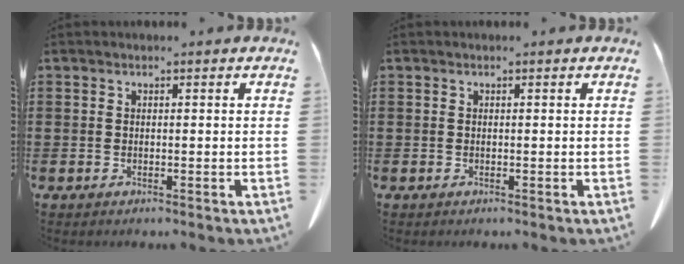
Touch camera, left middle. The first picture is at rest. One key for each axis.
{"total": 0.0}